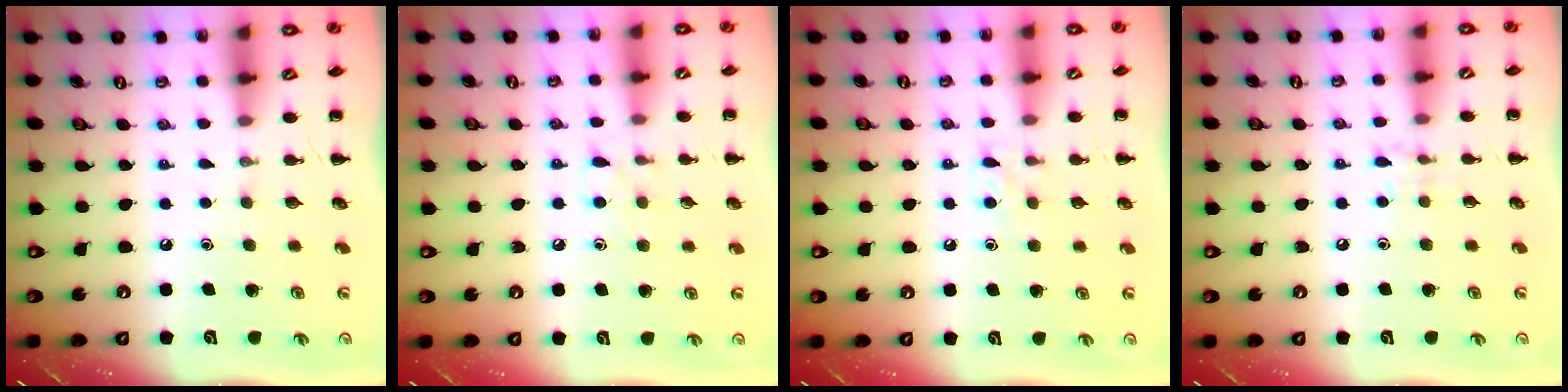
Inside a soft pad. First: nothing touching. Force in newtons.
{"total": 5.4, "press": 5.0, "slide": 2.0}
{"total": 5.6, "press": 5.4, "slide": 1.4}
{"total": 6.1, "press": 5.7, "slide": 2.0}